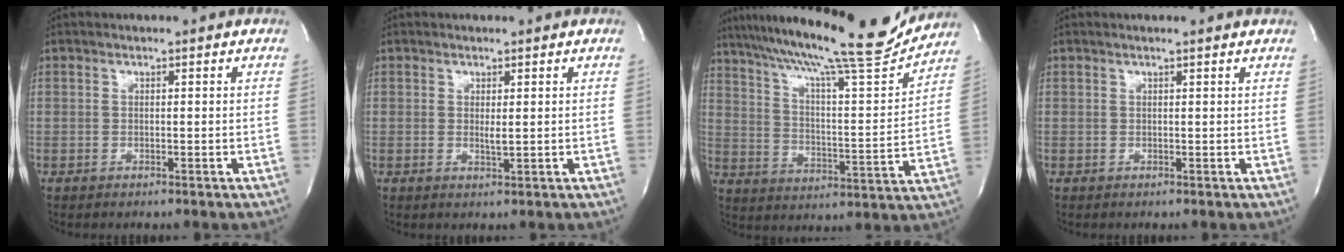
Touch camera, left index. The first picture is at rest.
{"total": 1.2, "force": [0.3, 0.2, 1.2], "torque": [-0.027, -0.004, 0.008]}
{"total": 22.2, "force": [19.4, 0.8, 10.7], "torque": [-0.189, -0.018, 0.288]}
{"total": 1.6, "force": [1.5, -0.2, 0.6], "torque": [-0.019, 0.009, 0.019]}